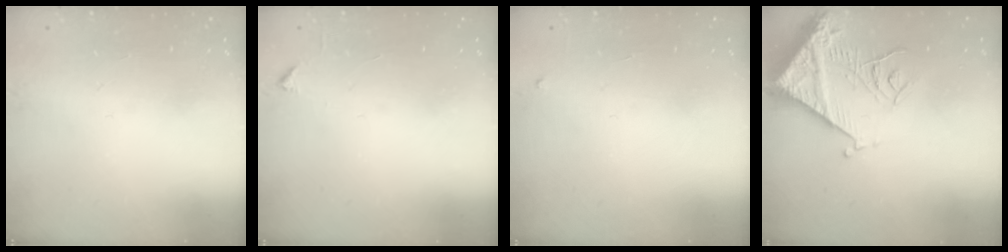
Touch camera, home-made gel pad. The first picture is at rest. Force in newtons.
{"total": 2.1, "press": 2.1, "slide": 0.3}
{"total": 2.3, "press": 2.3, "slide": 0.3}
{"total": 14.6, "press": 14.5, "slide": 1.4}